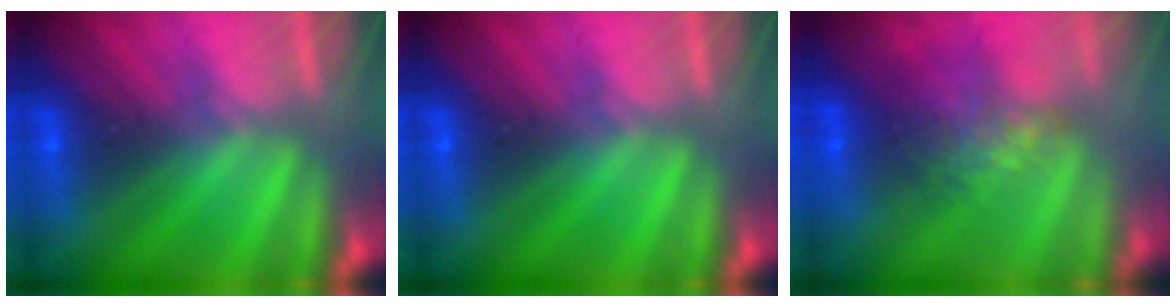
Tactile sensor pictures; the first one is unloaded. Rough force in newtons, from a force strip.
{"total": 0.0}
{"total": 7.5}